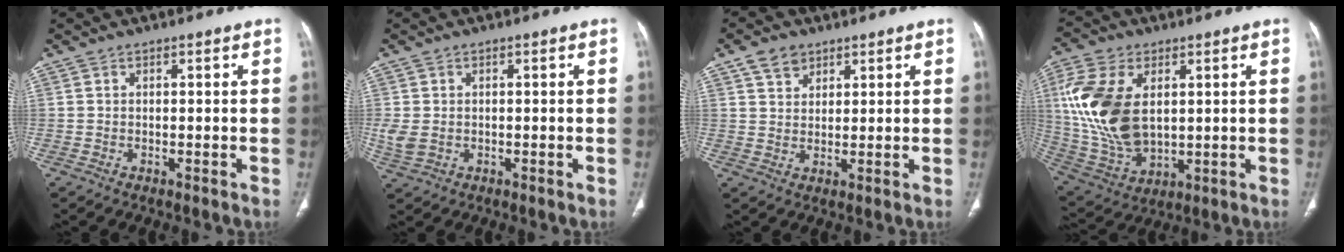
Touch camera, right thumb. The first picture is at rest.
{"total": 3.6, "force": [-0.2, 2.7, 2.3], "torque": [-0.061, 0.001, 0.000]}
{"total": 4.6, "force": [2.9, 3.1, 1.8], "torque": [-0.017, -0.014, 0.056]}
{"total": 18.2, "force": [3.2, 11.1, 14.0], "torque": [-0.286, -0.011, 0.074]}